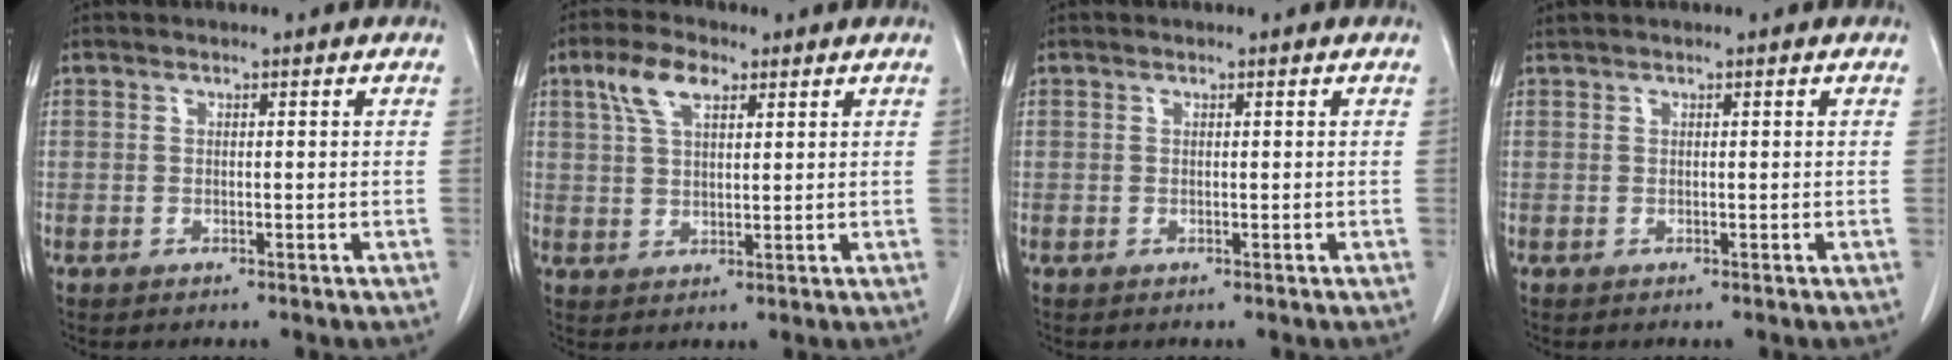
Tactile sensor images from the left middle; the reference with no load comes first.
{"total": 6.1, "force": [3.3, 2.5, 4.5], "torque": [-0.097, 0.013, 0.064]}
{"total": 0.0}
{"total": 0.0}